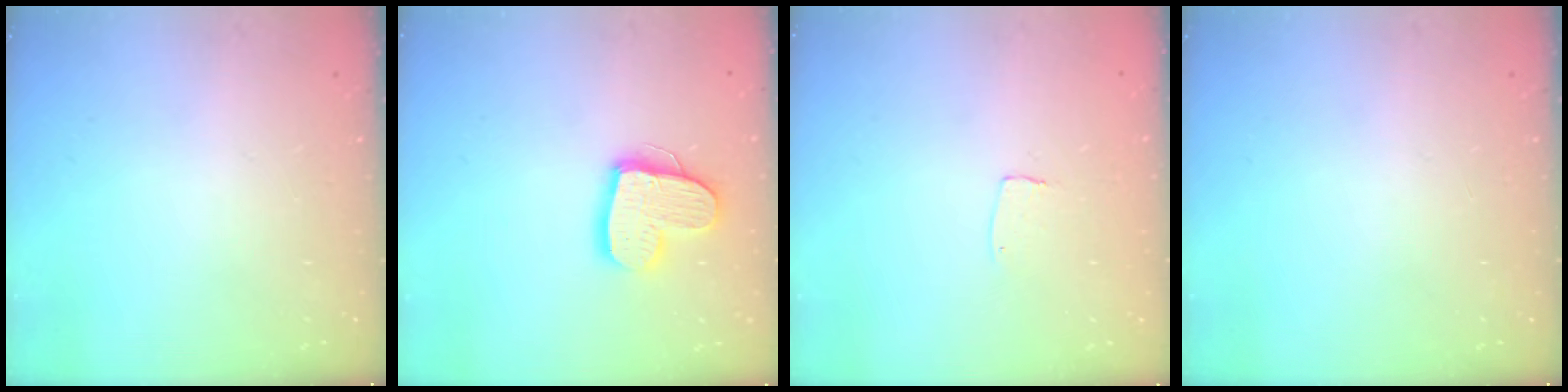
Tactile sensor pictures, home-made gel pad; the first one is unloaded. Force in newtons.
{"total": 14.4, "press": 14.3, "slide": 1.3}
{"total": 3.1, "press": 3.1, "slide": 0.2}
{"total": 0.0}